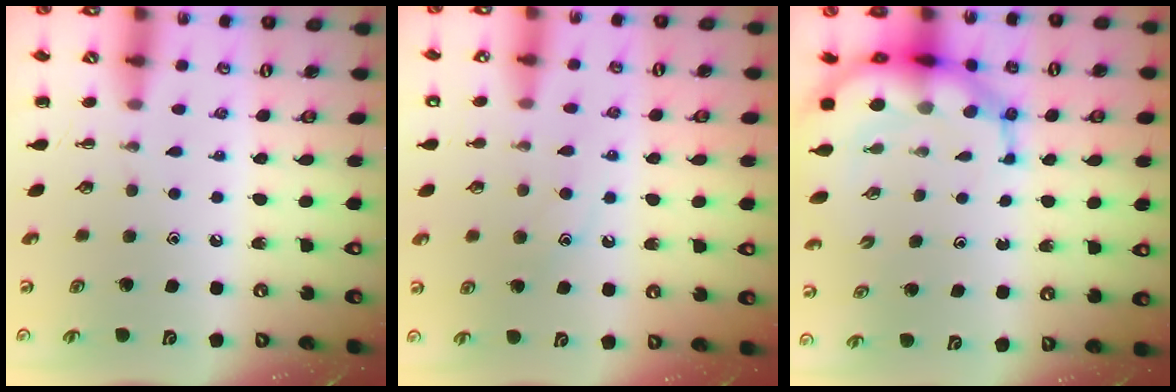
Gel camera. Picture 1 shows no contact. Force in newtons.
{"total": 10.3, "press": 10.2, "slide": 1.4}
{"total": 11.7, "press": 11.3, "slide": 3.2}